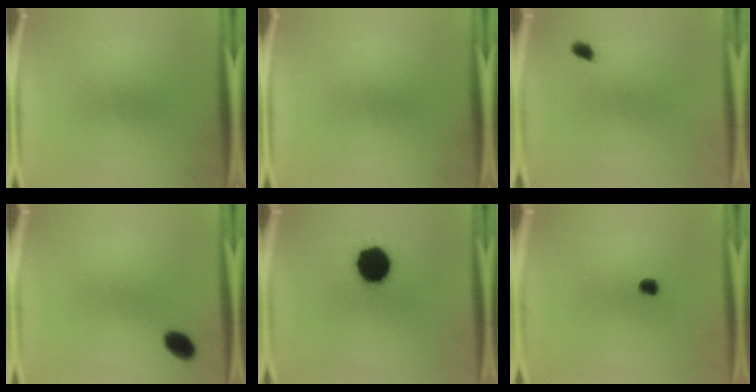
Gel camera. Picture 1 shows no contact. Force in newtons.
{"total": 0.0}
{"total": 1.4}
{"total": 3.7}
{"total": 15.4}
{"total": 1.9}